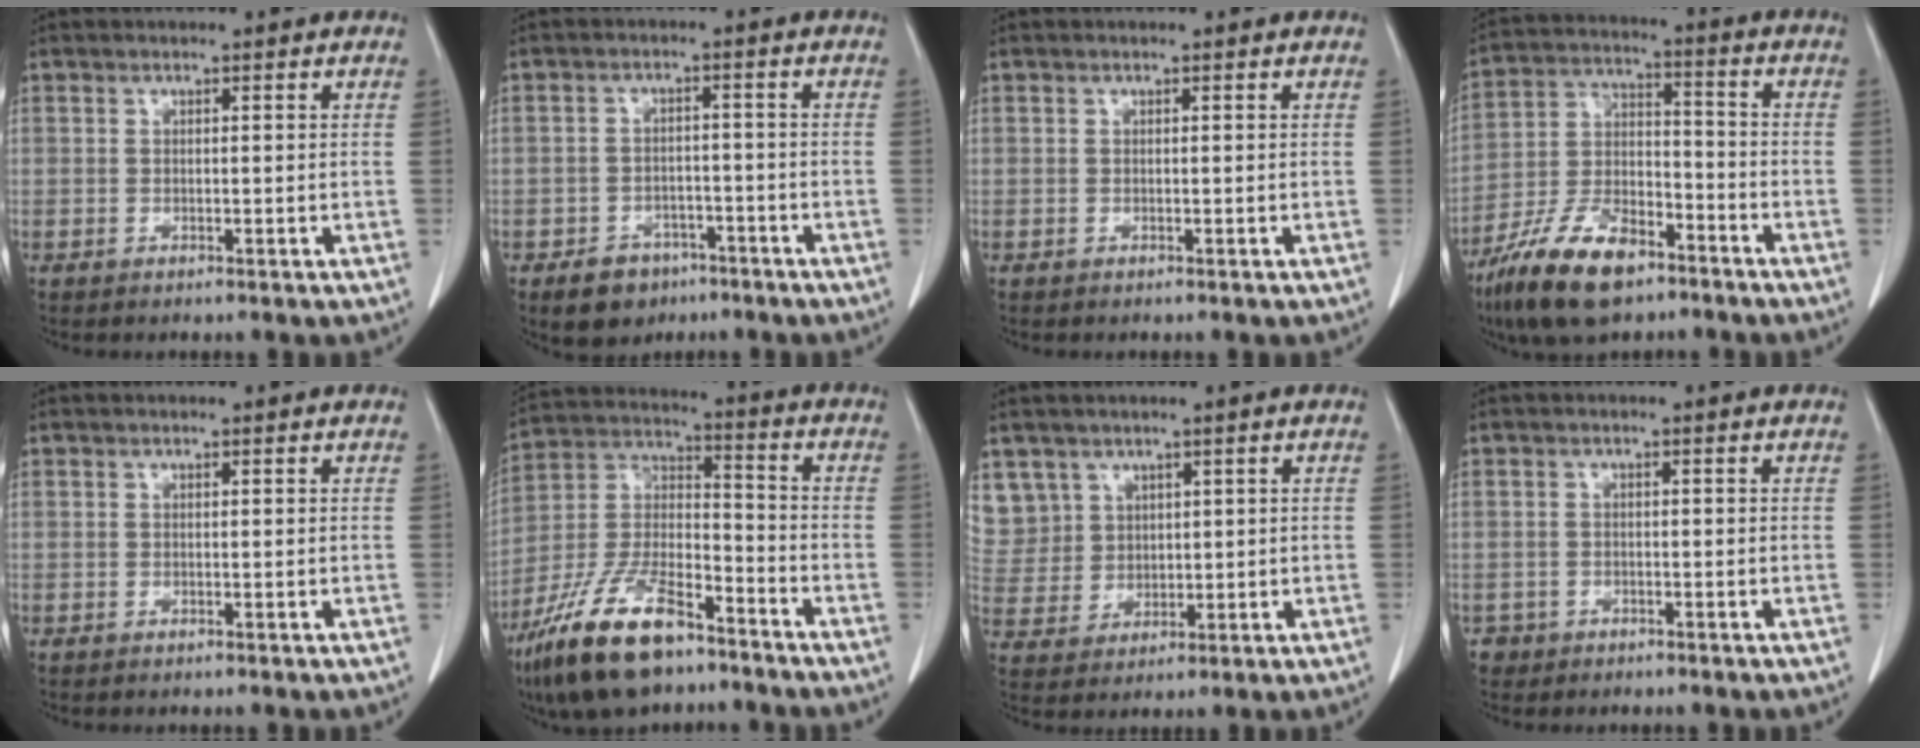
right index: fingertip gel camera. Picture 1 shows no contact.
{"total": 5.7, "force": [-3.6, 4.1, 1.9], "torque": [-0.030, 0.006, -0.048]}
{"total": 0.0}
{"total": 14.1, "force": [-9.3, 5.4, 9.0], "torque": [-0.178, -0.004, -0.174]}
{"total": 0.0}
{"total": 16.8, "force": [-11.5, 5.4, 10.9], "torque": [-0.231, -0.006, -0.214]}
{"total": 8.9, "force": [4.8, 7.4, 0.4], "torque": [-0.021, 0.020, 0.119]}
{"total": 1.8, "force": [-0.9, 1.5, -0.1], "torque": [0.000, 0.008, -0.016]}